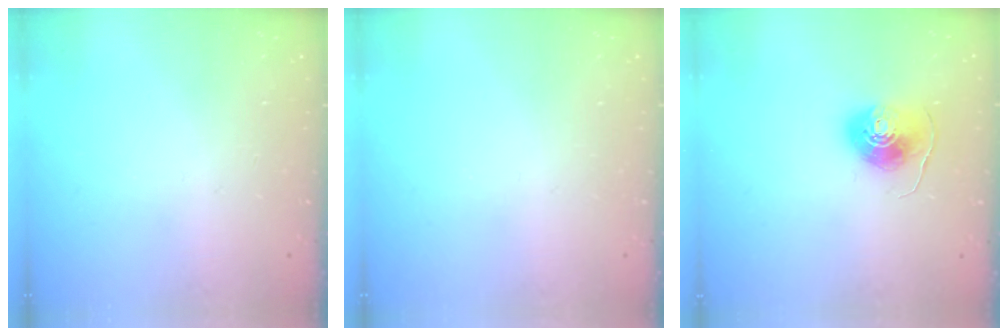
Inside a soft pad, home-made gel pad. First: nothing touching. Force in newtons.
{"total": 0.0}
{"total": 8.7, "press": 8.7, "slide": 0.5}